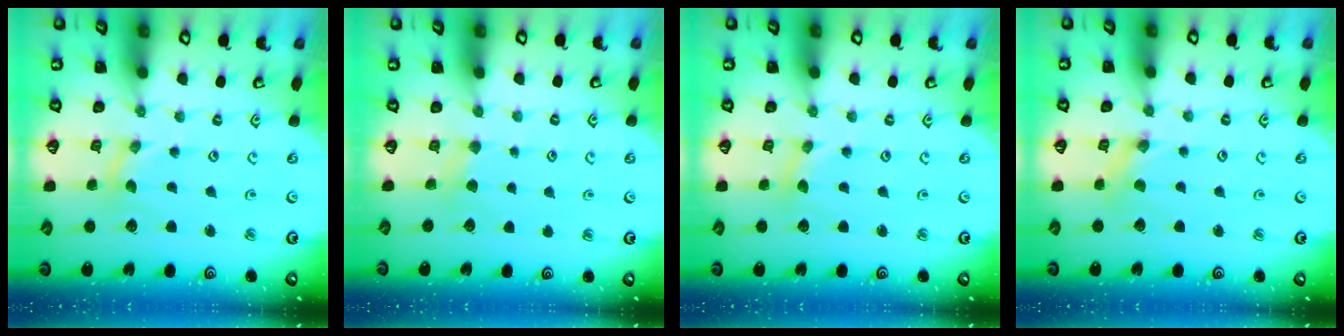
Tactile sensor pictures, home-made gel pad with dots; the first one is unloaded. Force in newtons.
{"total": 2.5, "press": 2.5, "slide": 0.4}
{"total": 0.9, "press": 0.9, "slide": 0.2}
{"total": 0.0}